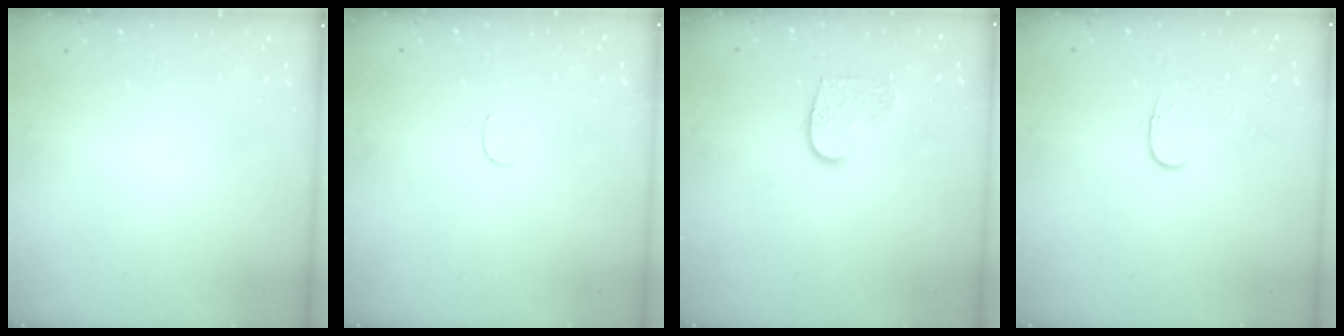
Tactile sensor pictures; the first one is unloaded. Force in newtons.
{"total": 2.8, "press": 2.8, "slide": 0.2}
{"total": 7.4, "press": 7.4, "slide": 0.2}
{"total": 4.2, "press": 4.2, "slide": 0.5}